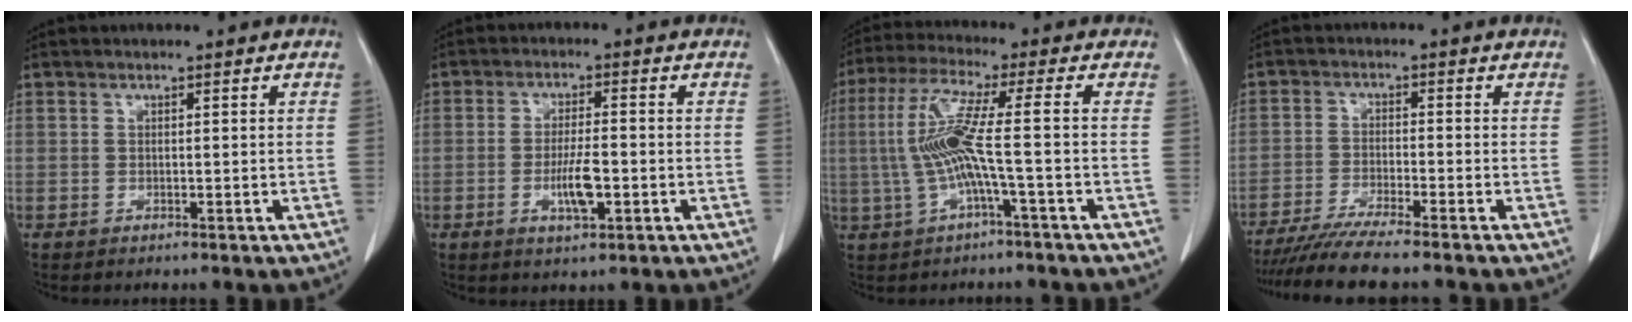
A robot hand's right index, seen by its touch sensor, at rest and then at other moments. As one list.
[{"total": 5.6, "force": [-1.6, 1.2, 5.2], "torque": [-0.098, -0.005, -0.026]}, {"total": 9.3, "force": [-1.1, -0.6, 9.2], "torque": [-0.199, 0.017, -0.023]}, {"total": 8.0, "force": [-6.9, -0.9, 4.0], "torque": [-0.057, -0.026, -0.115]}]